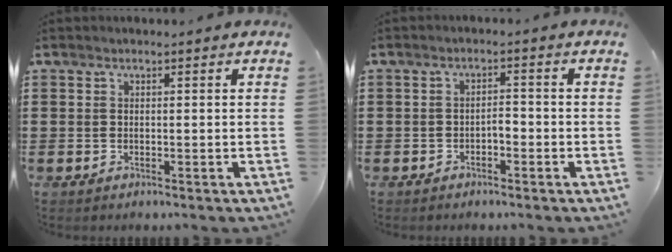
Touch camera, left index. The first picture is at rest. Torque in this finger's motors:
{"motor_torque": [0.09, 0.09, 0.05, 0.03]}